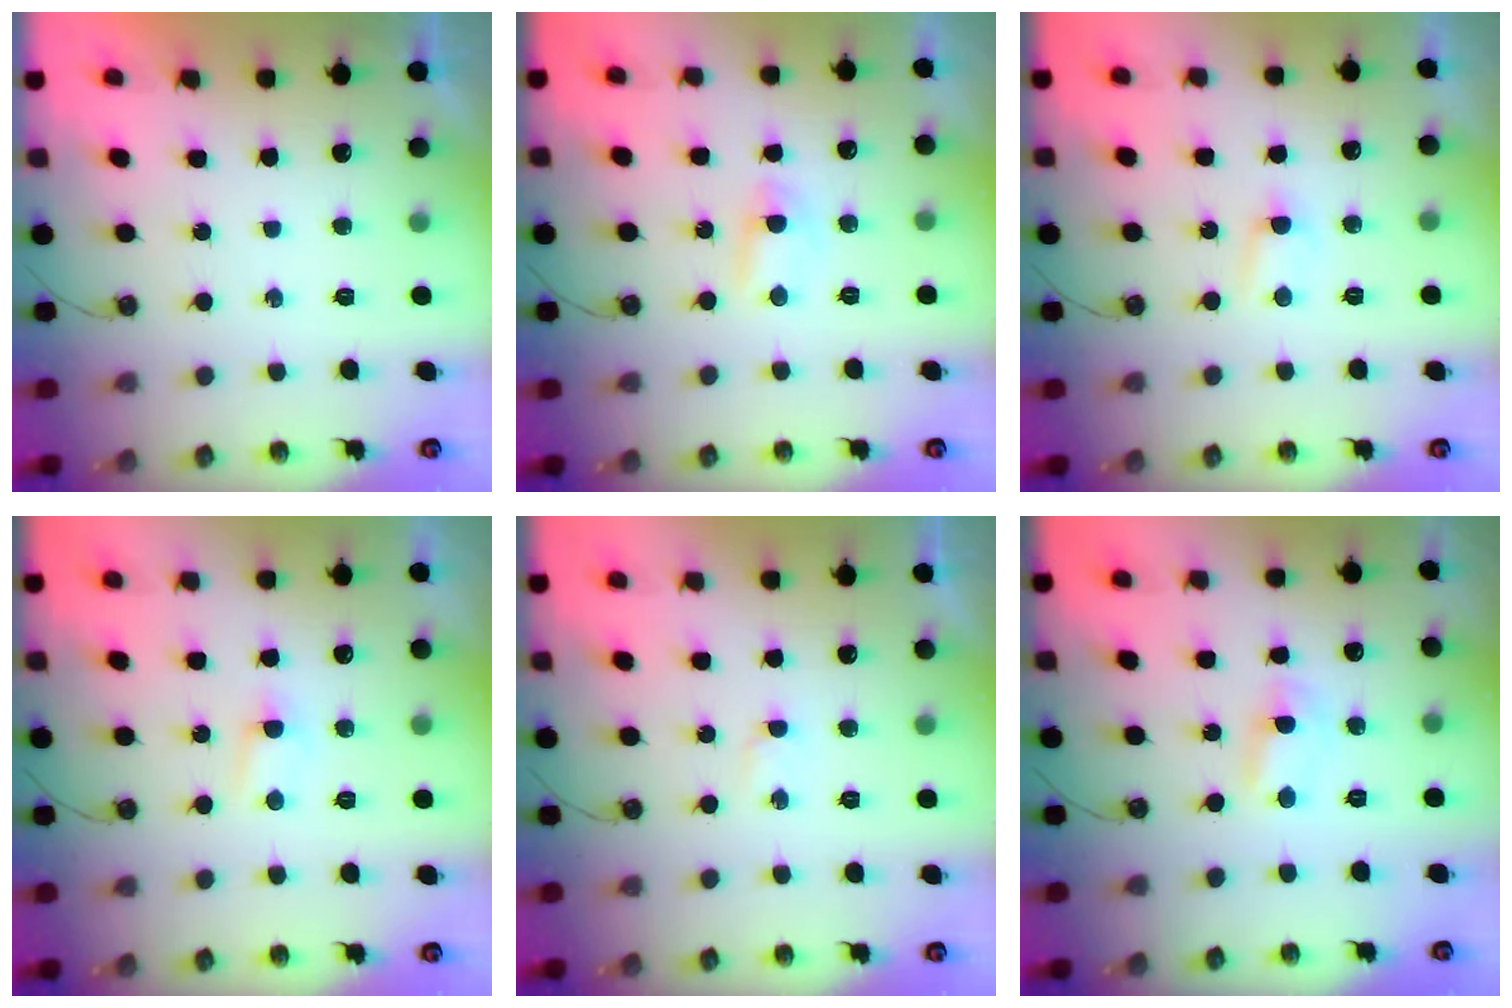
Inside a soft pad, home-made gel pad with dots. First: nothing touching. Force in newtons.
{"total": 5.3, "press": 5.3, "slide": 0.6}
{"total": 2.8, "press": 2.8, "slide": 0.4}
{"total": 2.6, "press": 2.6, "slide": 0.3}
{"total": 1.8, "press": 1.4, "slide": 1.1}
{"total": 1.4, "press": 1.4, "slide": 0.2}